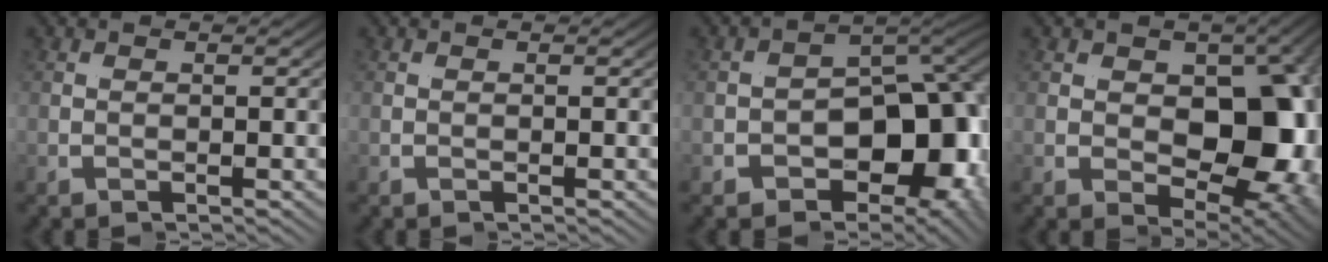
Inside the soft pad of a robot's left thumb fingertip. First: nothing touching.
{"total": 0.0}
{"total": 12.9, "force": [-2.6, 7.7, 10.1], "torque": [-0.160, -0.026, -0.021]}
{"total": 14.4, "force": [0.8, 9.1, 11.2], "torque": [-0.153, -0.008, 0.015]}